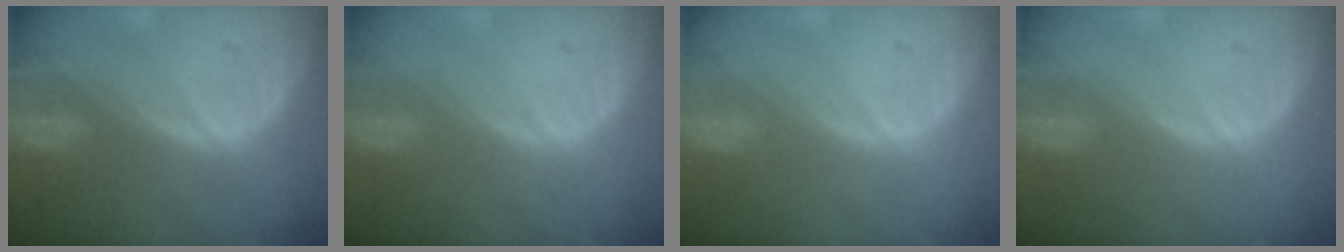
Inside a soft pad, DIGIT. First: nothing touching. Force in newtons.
{"total": 0.0}
{"total": 0.0}
{"total": 0.0}